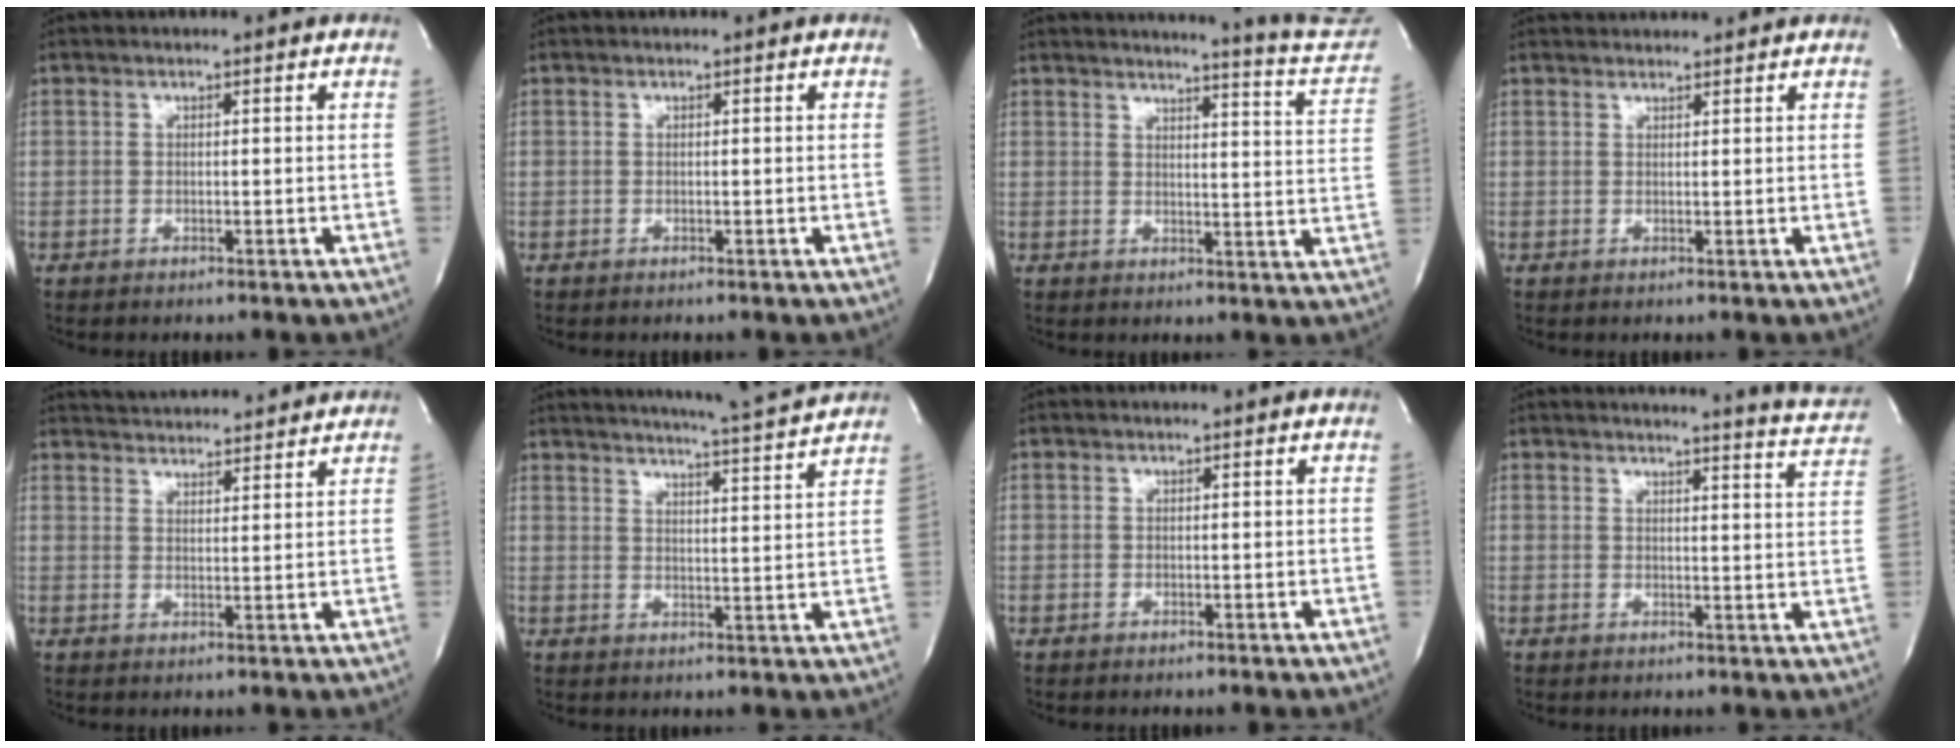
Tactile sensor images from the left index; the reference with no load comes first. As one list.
[{"total": 0.0}, {"total": 14.8, "force": [14.4, -1.2, 3.1], "torque": [-0.042, -0.108, 0.145]}, {"total": 4.1, "force": [4.1, 0.3, 0.5], "torque": [-0.011, 0.027, 0.056]}, {"total": 12.9, "force": [12.2, 1.6, 3.7], "torque": [-0.063, 0.022, 0.172]}, {"total": 13.4, "force": [12.5, -1.6, 4.5], "torque": [-0.085, -0.037, 0.164]}, {"total": 0.0}, {"total": 9.7, "force": [9.5, -0.3, 1.9], "torque": [-0.019, -0.058, 0.087]}]